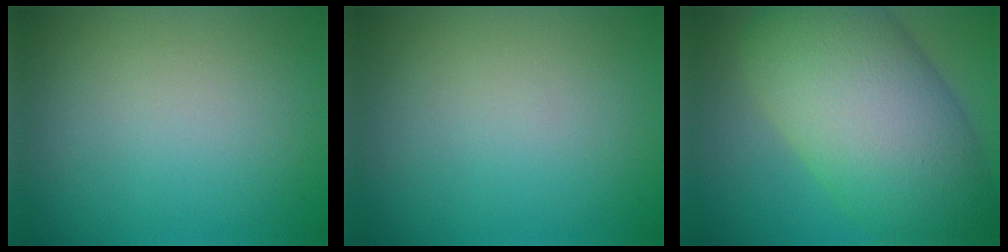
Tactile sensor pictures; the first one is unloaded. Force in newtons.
{"total": 0.0}
{"total": 14.0, "press": 14.0, "slide": 0.2}